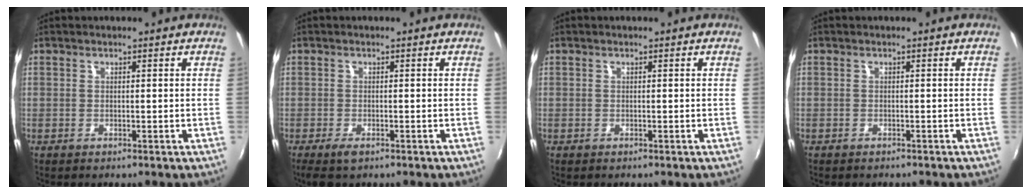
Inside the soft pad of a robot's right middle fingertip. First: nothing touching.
{"total": 2.8, "force": [-1.9, 1.0, 1.9], "torque": [-0.041, -0.010, -0.032]}
{"total": 0.0}
{"total": 0.8, "force": [-0.7, 0.3, 0.2], "torque": [-0.008, -0.004, -0.010]}